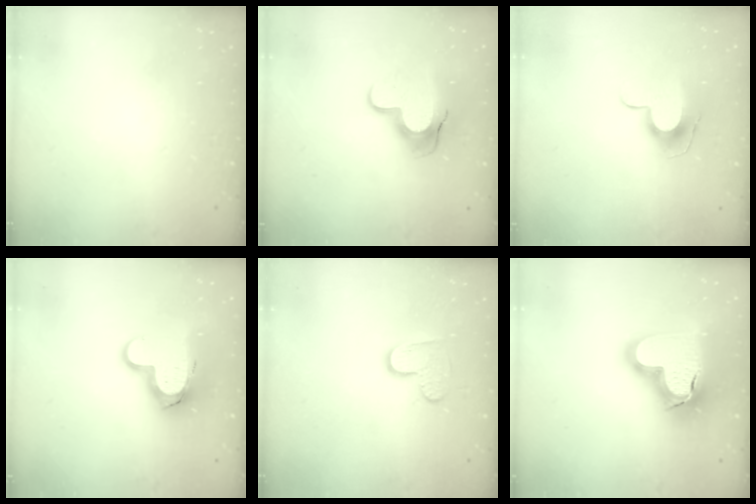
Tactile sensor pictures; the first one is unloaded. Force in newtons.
{"total": 13.1, "press": 13.0, "slide": 1.2}
{"total": 9.6, "press": 9.6, "slide": 0.1}
{"total": 13.6, "press": 13.5, "slide": 1.3}
{"total": 6.3, "press": 6.3, "slide": 0.1}
{"total": 22.8, "press": 22.6, "slide": 2.2}